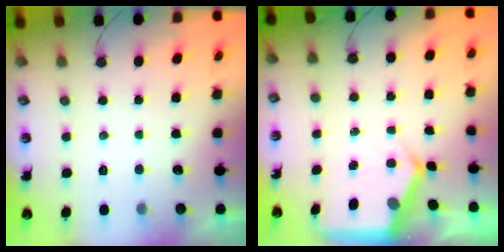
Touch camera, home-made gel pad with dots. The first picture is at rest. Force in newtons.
{"total": 6.0, "press": 6.0, "slide": 0.5}